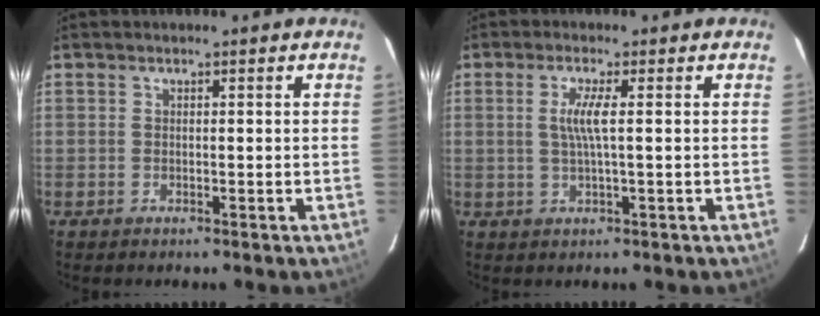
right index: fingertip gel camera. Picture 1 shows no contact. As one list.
[{"total": 3.7, "force": [0.4, -0.4, 3.7], "torque": [-0.075, -0.002, 0.009]}]